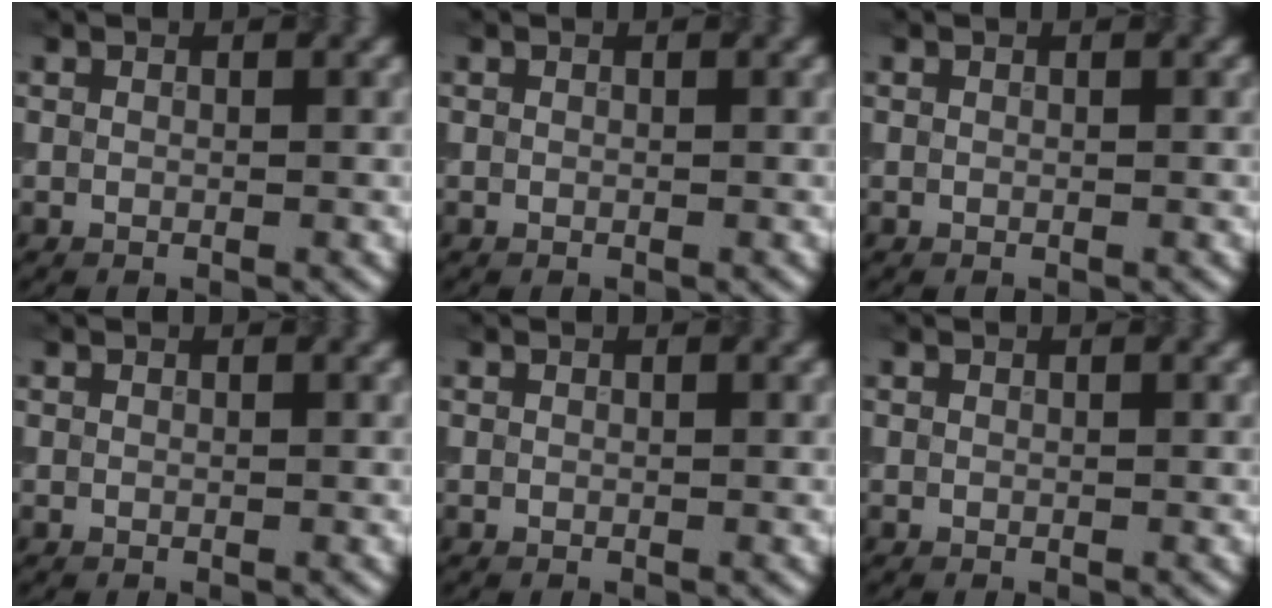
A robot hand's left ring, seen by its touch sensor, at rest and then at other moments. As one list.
[{"total": 0.0}, {"total": 0.0}, {"total": 0.0}, {"total": 0.0}, {"total": 0.0}]